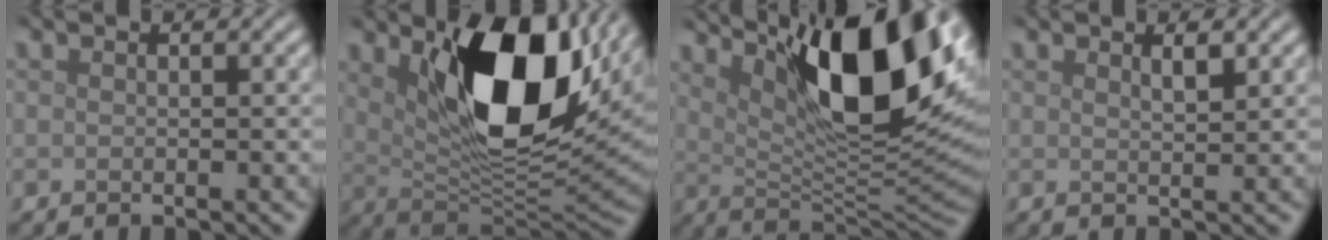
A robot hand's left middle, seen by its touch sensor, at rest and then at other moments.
{"total": 12.9, "force": [4.2, 5.8, 10.7], "torque": [-0.173, -0.010, 0.075]}
{"total": 14.2, "force": [6.2, 4.5, 11.9], "torque": [-0.178, 0.000, 0.106]}
{"total": 1.3, "force": [0.9, 0.3, 1.0], "torque": [-0.013, 0.003, 0.013]}